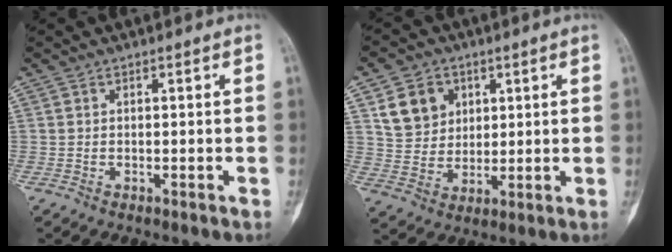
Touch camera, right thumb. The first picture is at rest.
{"total": 9.3, "force": [3.8, 7.6, 3.8], "torque": [-0.039, -0.012, 0.075]}